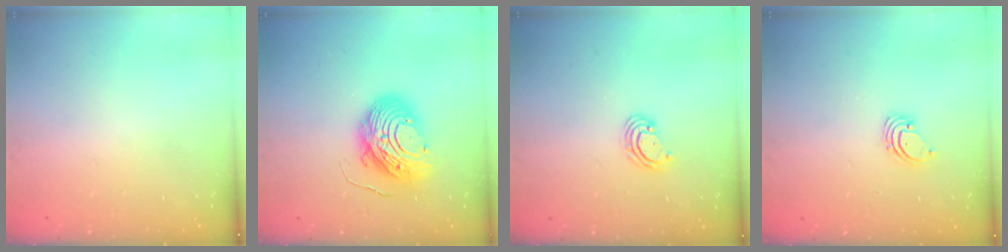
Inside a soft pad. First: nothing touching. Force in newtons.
{"total": 12.2, "press": 12.1, "slide": 1.2}
{"total": 3.8, "press": 3.8, "slide": 0.3}
{"total": 1.5, "press": 1.5, "slide": 0.1}